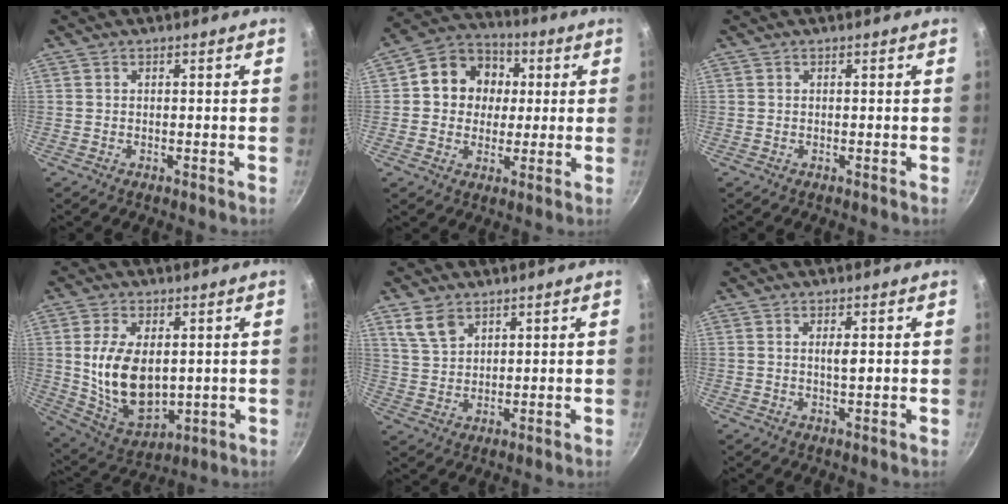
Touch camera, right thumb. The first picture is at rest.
{"total": 12.0, "force": [1.8, 10.5, 5.5], "torque": [-0.059, 0.014, 0.013]}
{"total": 0.0}
{"total": 14.8, "force": [1.5, 9.0, 11.7], "torque": [-0.193, -0.025, 0.050]}
{"total": 5.9, "force": [3.6, 3.6, 2.9], "torque": [-0.042, -0.013, 0.076]}
{"total": 2.1, "force": [0.4, 0.5, 2.0], "torque": [-0.029, -0.003, 0.007]}